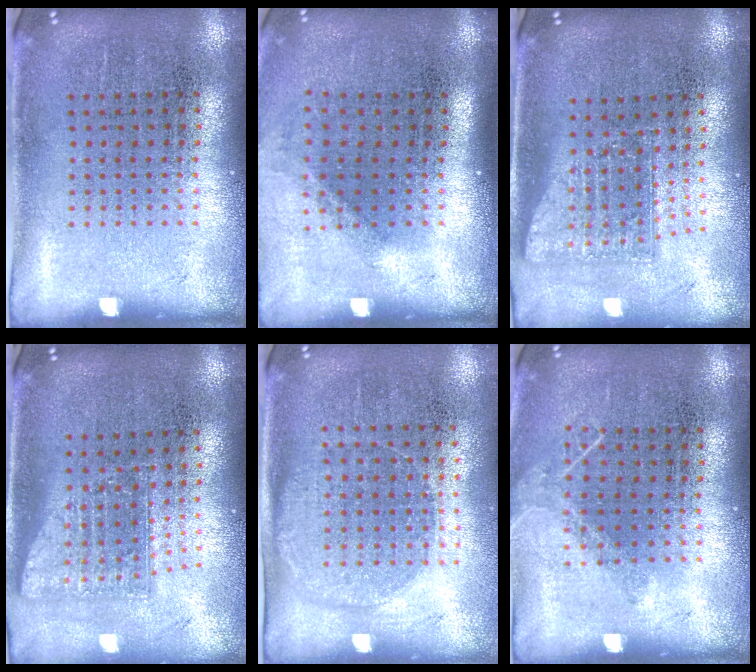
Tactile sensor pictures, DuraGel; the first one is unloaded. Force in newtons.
{"total": 1.3, "press": 0.9, "slide": 0.9}
{"total": 1.6, "press": 1.2, "slide": 1.1}
{"total": 1.6, "press": 1.2, "slide": 1.1}
{"total": 1.3, "press": 1.2, "slide": 0.5}
{"total": 1.0, "press": 0.9, "slide": 0.2}